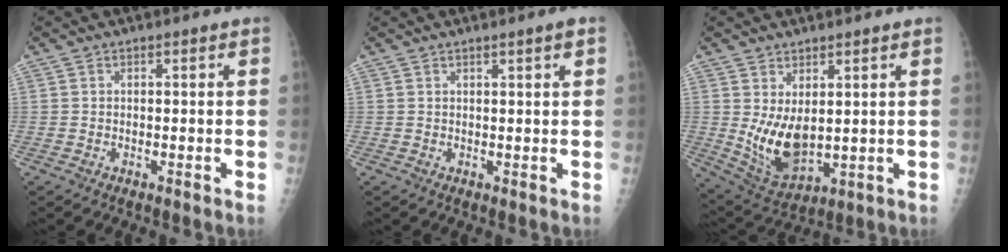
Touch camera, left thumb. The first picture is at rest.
{"total": 1.6, "force": [1.0, -0.1, 1.3], "torque": [-0.019, -0.004, 0.015]}
{"total": 9.6, "force": [1.5, 5.3, 7.8], "torque": [-0.128, -0.028, 0.050]}